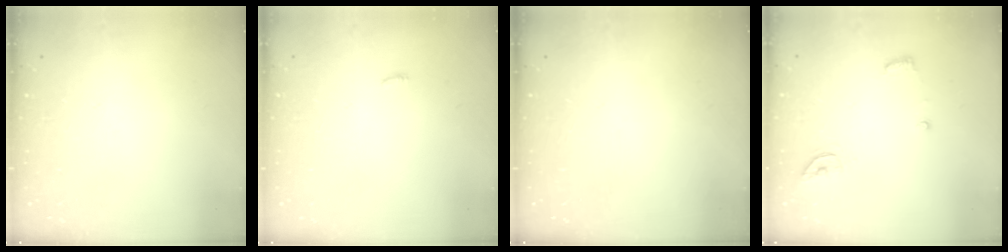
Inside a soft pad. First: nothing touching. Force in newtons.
{"total": 3.3, "press": 1.6, "slide": 2.9}
{"total": 0.0}
{"total": 5.5, "press": 5.5, "slide": 0.2}